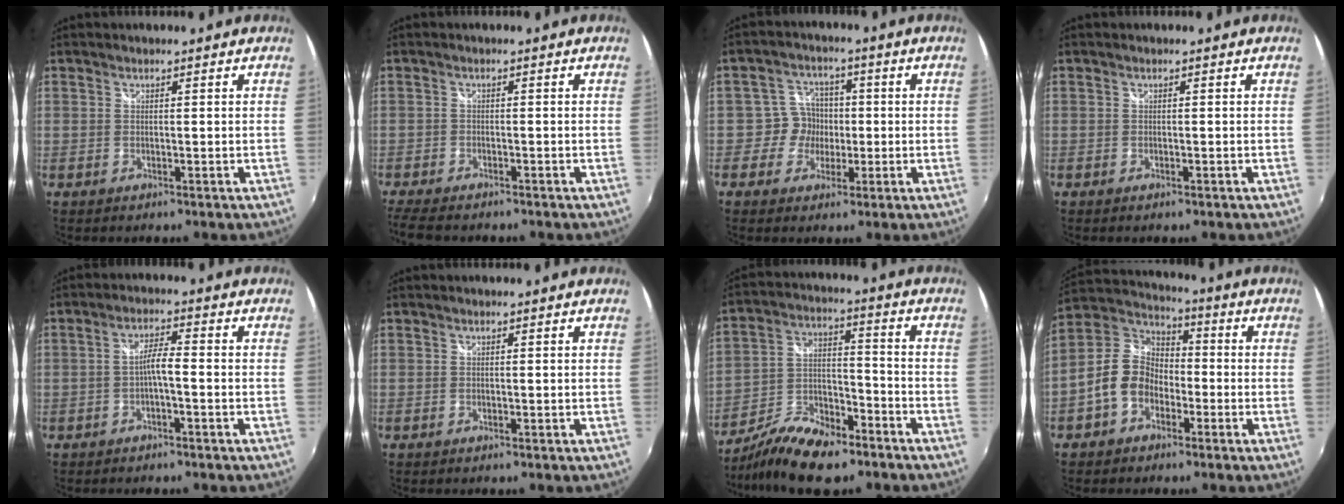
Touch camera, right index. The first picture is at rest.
{"total": 6.8, "force": [-5.9, 1.9, 2.8], "torque": [-0.083, -0.029, -0.105]}
{"total": 5.3, "force": [-1.1, 5.2, 0.4], "torque": [0.002, 0.015, -0.026]}
{"total": 0.7, "force": [-0.5, 0.3, 0.3], "torque": [-0.006, -0.004, -0.010]}
{"total": 3.1, "force": [-1.3, 0.2, 2.8], "torque": [-0.056, 0.007, -0.023]}
{"total": 0.0}
{"total": 15.2, "force": [-11.2, 5.8, 8.5], "torque": [-0.179, -0.008, -0.200]}
{"total": 10.4, "force": [-3.9, 7.8, 5.7], "torque": [-0.124, 0.026, -0.071]}